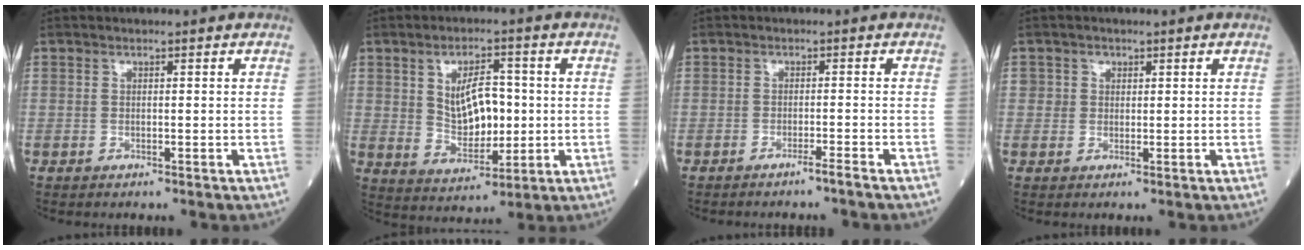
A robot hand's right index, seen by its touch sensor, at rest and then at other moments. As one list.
[{"total": 8.6, "force": [0.8, 4.4, 7.4], "torque": [-0.131, 0.001, 0.024]}, {"total": 2.1, "force": [-1.7, -0.8, 0.9], "torque": [-0.014, 0.004, -0.027]}, {"total": 1.6, "force": [0.4, 1.5, 0.2], "torque": [0.008, 0.001, 0.001]}]